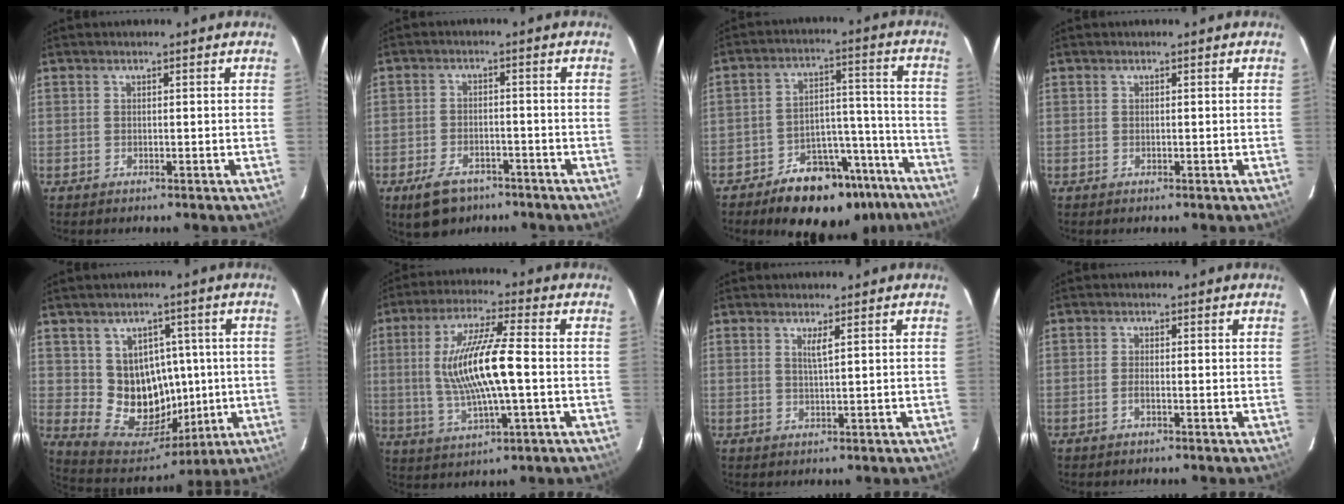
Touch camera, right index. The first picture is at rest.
{"total": 8.2, "force": [-5.6, 4.7, 3.8], "torque": [-0.093, 0.001, -0.083]}
{"total": 18.7, "force": [-14.4, 9.1, 7.7], "torque": [-0.119, 0.051, -0.182]}
{"total": 0.0}
{"total": 12.6, "force": [0.8, 11.7, 4.6], "torque": [-0.093, 0.007, 0.036]}
{"total": 14.2, "force": [-0.3, 2.4, 14.0], "torque": [-0.268, -0.001, 0.000]}
{"total": 1.8, "force": [0.9, -0.2, 1.6], "torque": [-0.027, -0.002, 0.015]}
{"total": 1.2, "force": [-0.7, 0.3, 1.0], "torque": [-0.023, 0.000, -0.013]}